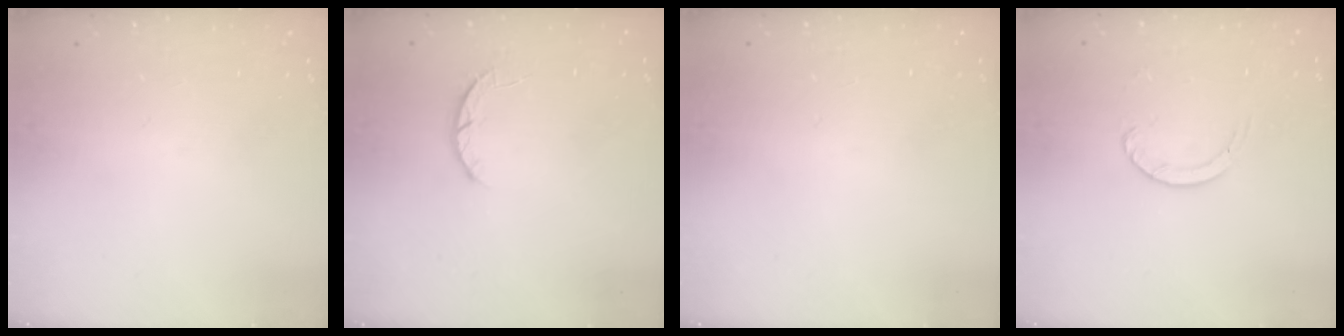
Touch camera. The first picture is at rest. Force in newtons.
{"total": 2.6, "press": 2.5, "slide": 0.4}
{"total": 2.5, "press": 2.5, "slide": 0.2}
{"total": 2.7, "press": 2.7, "slide": 0.3}